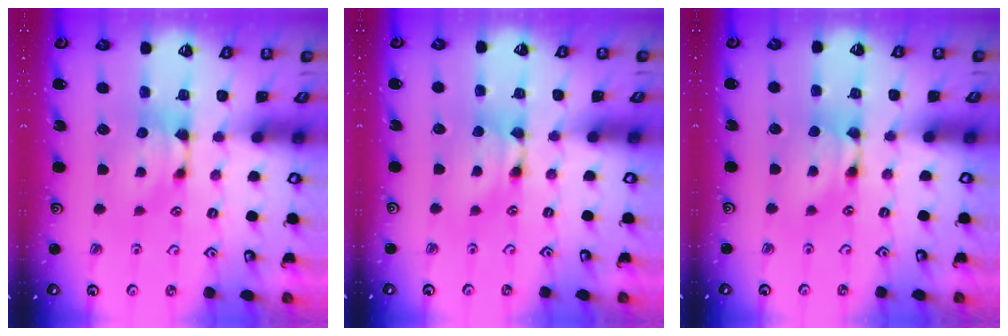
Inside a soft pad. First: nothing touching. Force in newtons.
{"total": 1.8, "press": 1.8, "slide": 0.1}
{"total": 1.6, "press": 1.6, "slide": 0.1}